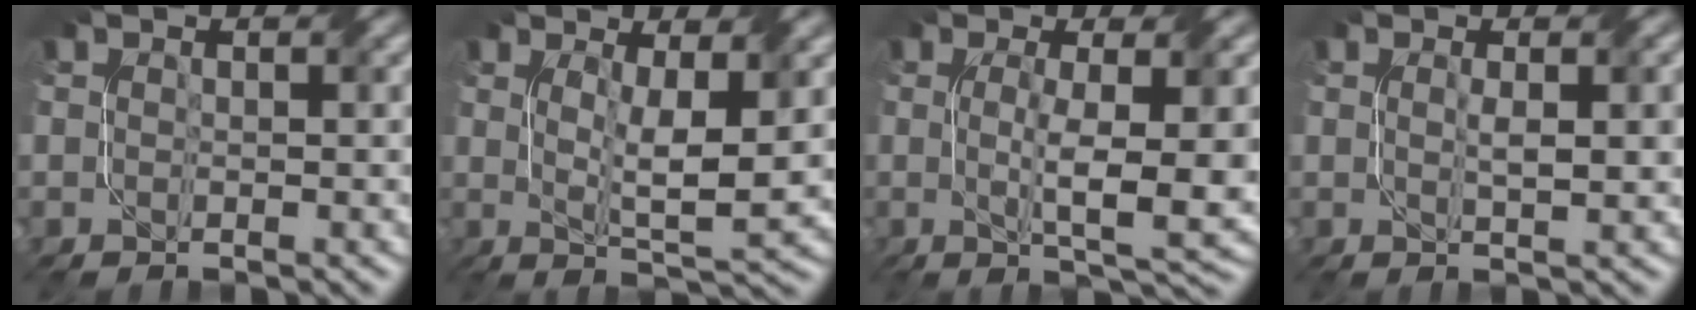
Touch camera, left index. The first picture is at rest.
{"total": 5.3, "force": [0.9, 1.1, 5.1], "torque": [-0.087, -0.011, 0.021]}
{"total": 6.2, "force": [-0.2, 1.1, 6.1], "torque": [-0.103, -0.009, 0.001]}
{"total": 2.4, "force": [0.3, 0.4, 2.4], "torque": [-0.041, 0.001, 0.007]}